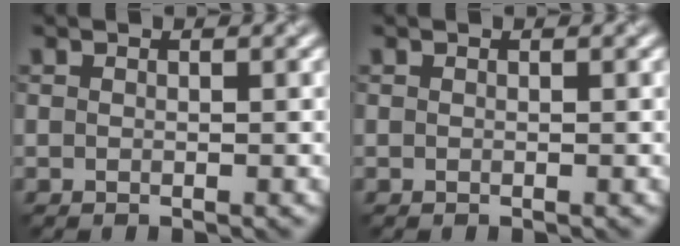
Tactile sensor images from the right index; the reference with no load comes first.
{"total": 0.0}